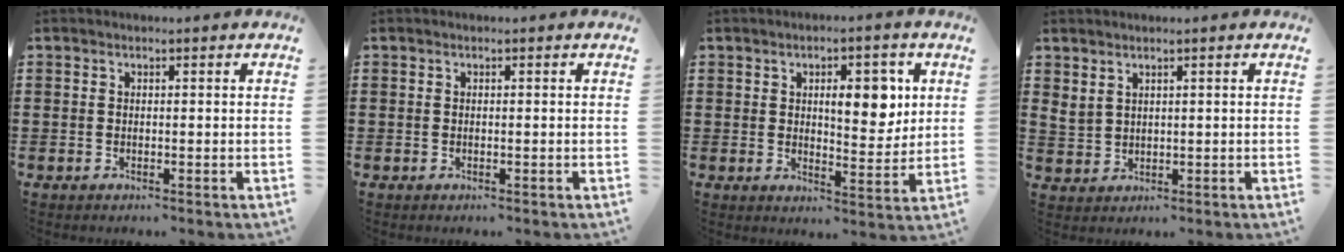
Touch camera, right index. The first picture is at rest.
{"total": 0.0}
{"total": 7.1, "force": [2.0, 3.2, 6.0], "torque": [-0.085, -0.004, 0.024]}
{"total": 2.0, "force": [1.7, 1.1, 0.5], "torque": [-0.017, 0.004, 0.033]}